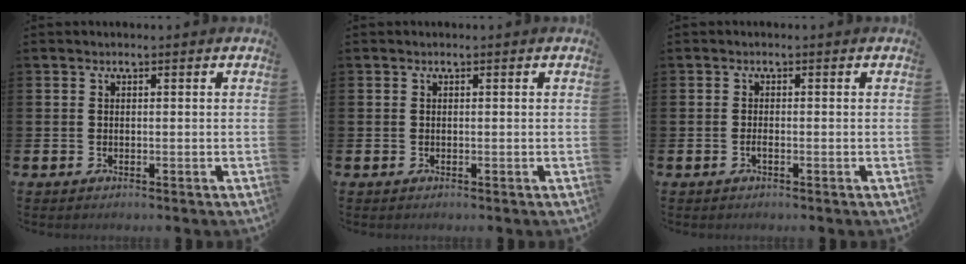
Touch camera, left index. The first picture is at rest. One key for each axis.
{"total": 0.0}
{"total": 0.7, "fx": -0.4, "fy": 0.1, "fz": 0.5, "tx": -0.017, "ty": -0.002, "tz": -0.004}